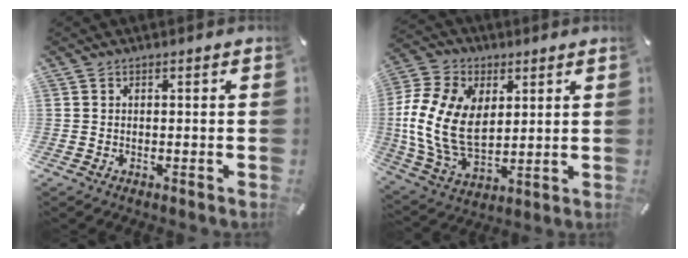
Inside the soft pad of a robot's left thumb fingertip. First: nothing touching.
{"total": 16.4, "force": [2.3, 11.7, 11.3], "torque": [-0.263, -0.008, 0.043]}